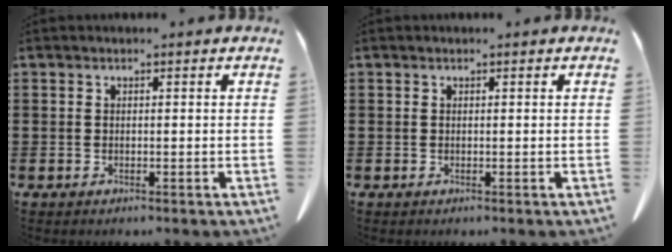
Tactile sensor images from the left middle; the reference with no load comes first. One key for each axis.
{"total": 0.0}